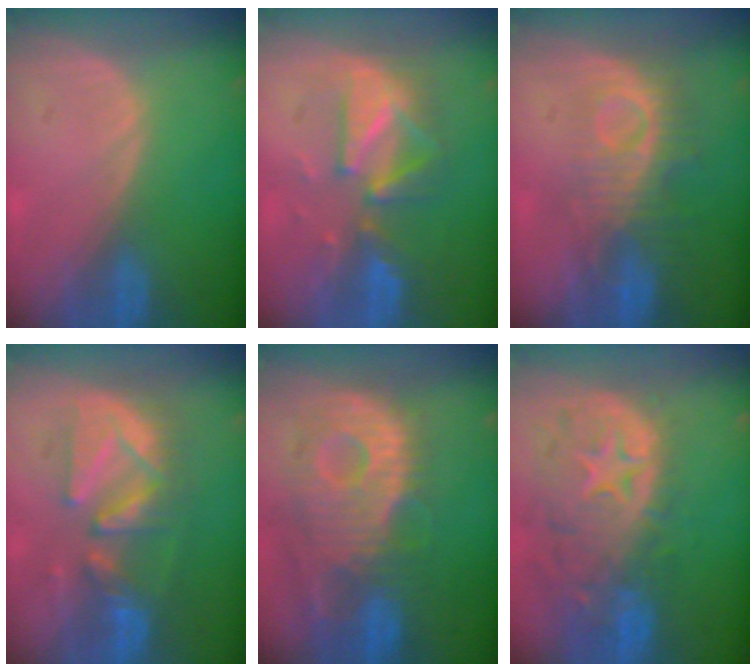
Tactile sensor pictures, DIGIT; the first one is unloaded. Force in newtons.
{"total": 8.0, "press": 8.0, "slide": 0.6}
{"total": 9.2, "press": 8.2, "slide": 4.3}
{"total": 9.2, "press": 9.2, "slide": 0.3}
{"total": 12.5, "press": 10.9, "slide": 6.0}
{"total": 13.3, "press": 11.1, "slide": 7.4}